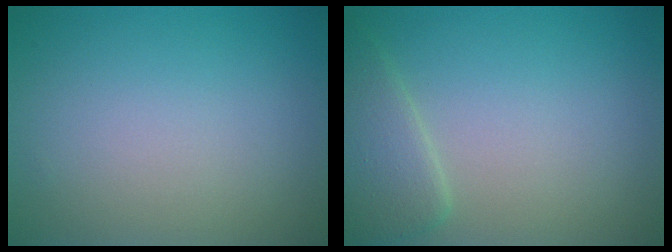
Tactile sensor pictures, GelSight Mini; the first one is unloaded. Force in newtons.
{"total": 3.0, "press": 2.9, "slide": 0.2}